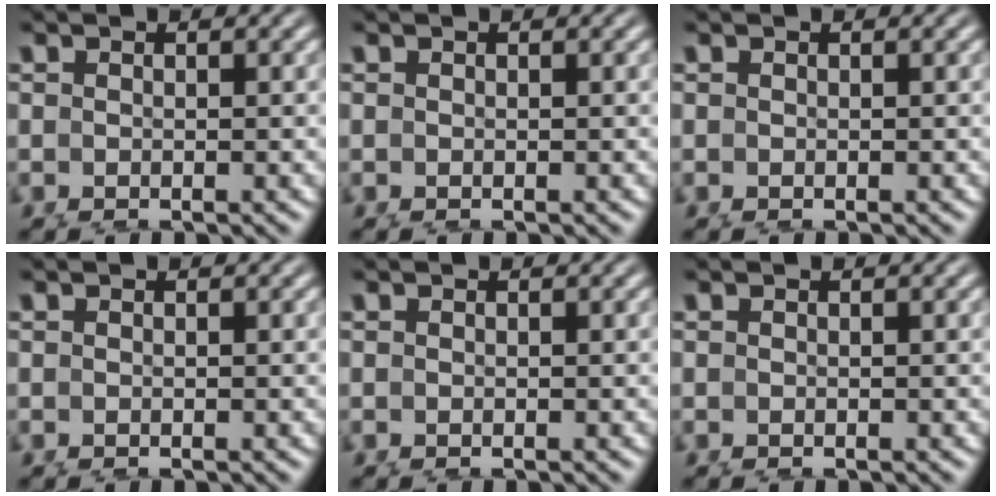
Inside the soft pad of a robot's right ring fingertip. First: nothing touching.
{"total": 0.0}
{"total": 0.0}
{"total": 0.0}
{"total": 0.0}
{"total": 0.0}